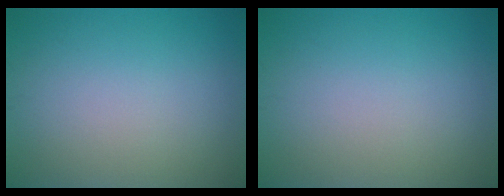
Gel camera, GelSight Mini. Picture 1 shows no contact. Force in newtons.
{"total": 0.0}